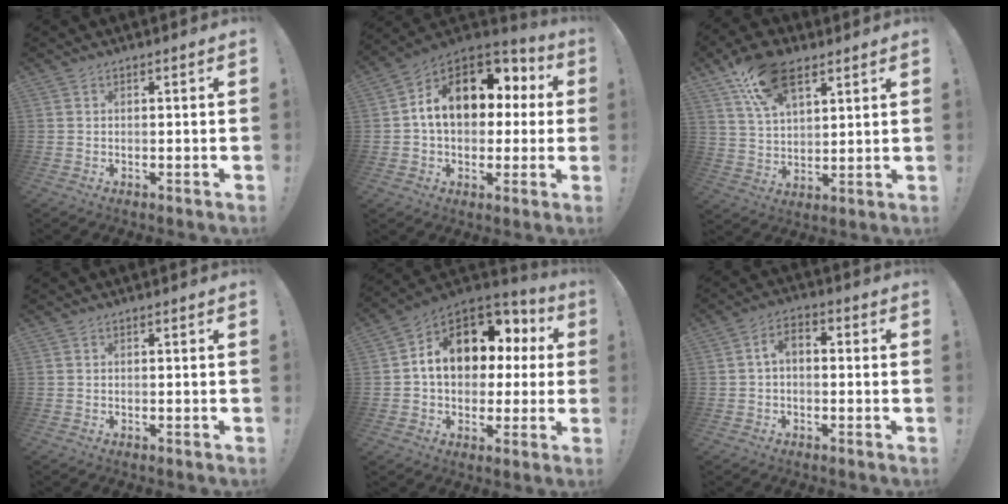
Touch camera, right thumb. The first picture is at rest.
{"total": 16.4, "force": [4.2, 11.6, 10.8], "torque": [-0.157, -0.008, 0.076]}
{"total": 15.2, "force": [9.0, 8.3, 9.0], "torque": [-0.153, -0.029, 0.166]}
{"total": 0.0}
{"total": 15.1, "force": [4.1, 11.1, 9.3], "torque": [-0.136, -0.017, 0.082]}
{"total": 4.7, "force": [-0.5, 2.7, 3.8], "torque": [-0.066, 0.012, -0.010]}